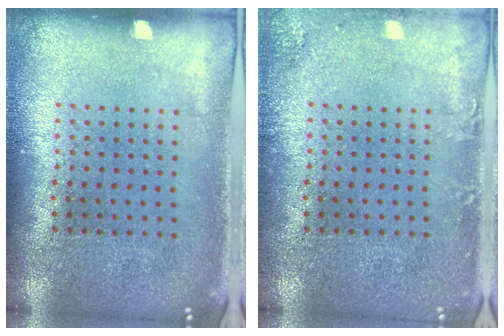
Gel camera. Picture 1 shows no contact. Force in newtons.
{"total": 1.5, "press": 1.5, "slide": 0.1}